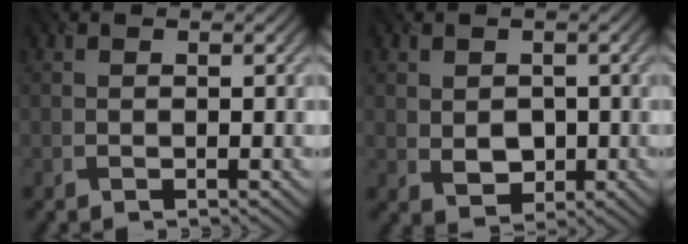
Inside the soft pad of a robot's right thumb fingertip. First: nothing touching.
{"total": 3.0, "force": [0.3, 2.4, 1.8], "torque": [-0.041, -0.008, 0.009]}